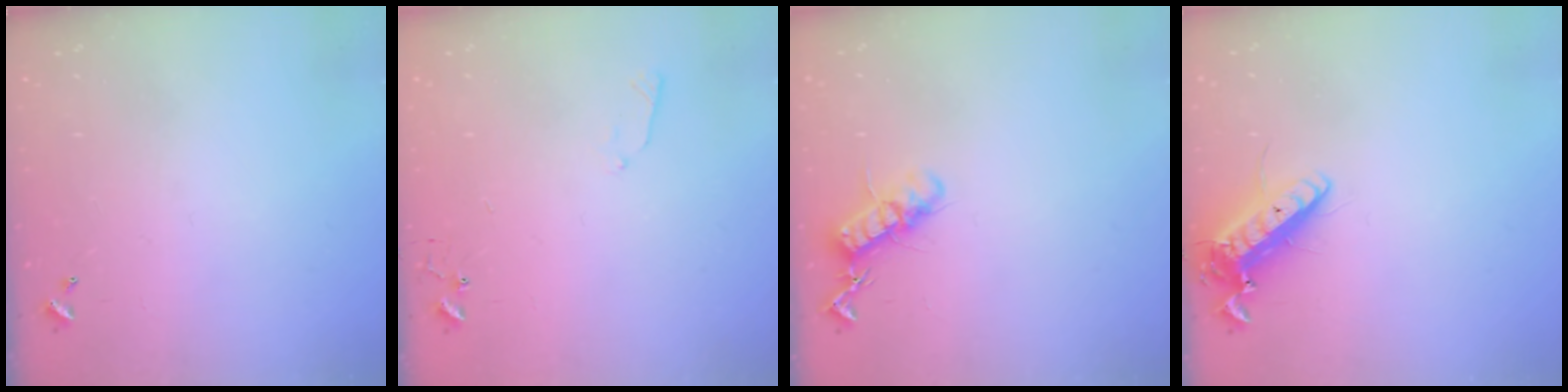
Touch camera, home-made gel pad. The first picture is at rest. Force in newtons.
{"total": 4.4, "press": 4.4, "slide": 0.5}
{"total": 12.5, "press": 12.5, "slide": 0.6}
{"total": 14.5, "press": 14.2, "slide": 2.9}